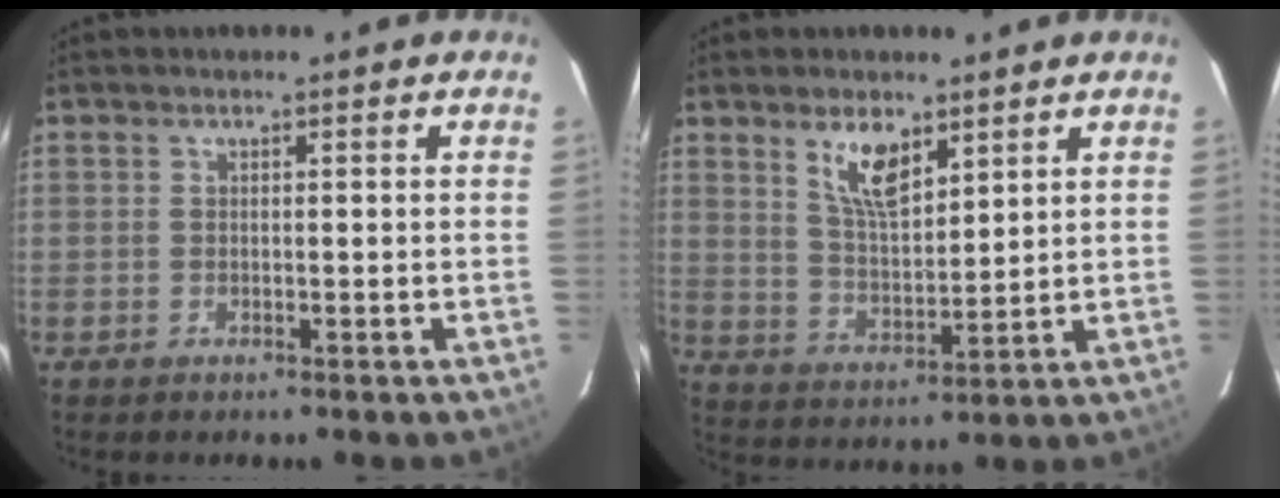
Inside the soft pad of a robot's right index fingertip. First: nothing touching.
{"total": 8.2, "force": [4.9, 3.2, 5.7], "torque": [-0.101, 0.002, 0.100]}